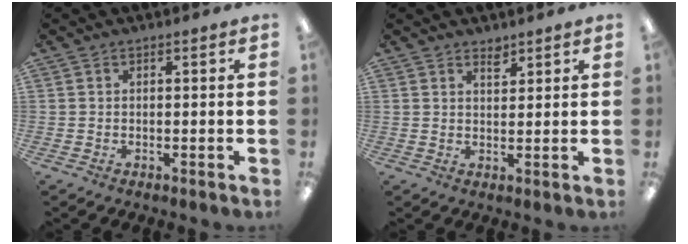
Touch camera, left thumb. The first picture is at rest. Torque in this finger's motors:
{"motor_torque": [-0.10, -0.05, -0.45, 0.21, 0.04]}